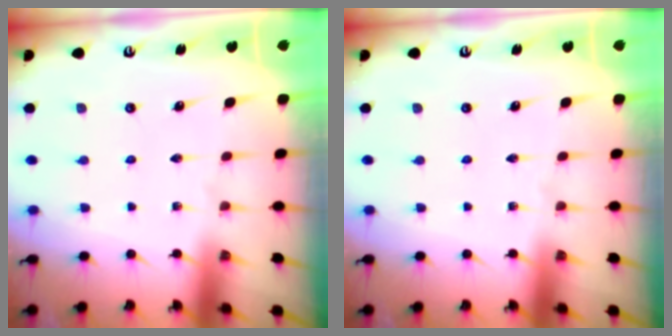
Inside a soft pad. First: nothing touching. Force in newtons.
{"total": 0.0}